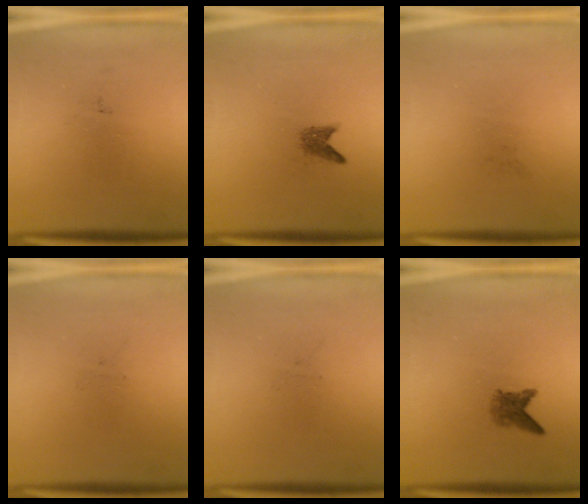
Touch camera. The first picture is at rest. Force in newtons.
{"total": 1.7}
{"total": 0.0}
{"total": 0.0}
{"total": 0.0}
{"total": 2.3}